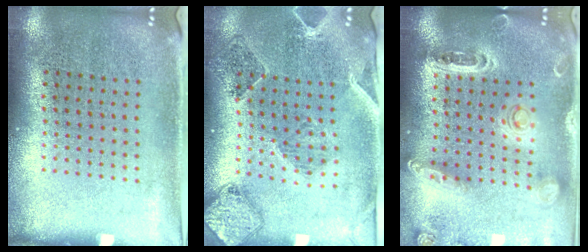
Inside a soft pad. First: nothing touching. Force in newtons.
{"total": 0.7, "press": 0.7, "slide": 0.3}
{"total": 1.3, "press": 1.3, "slide": 0.2}